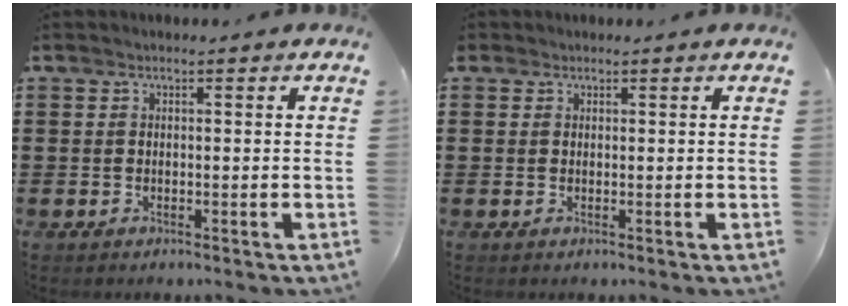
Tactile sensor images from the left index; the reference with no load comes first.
{"total": 0.6, "force": [0.4, 0.5, 0.1], "torque": [-0.004, 0.003, 0.007]}